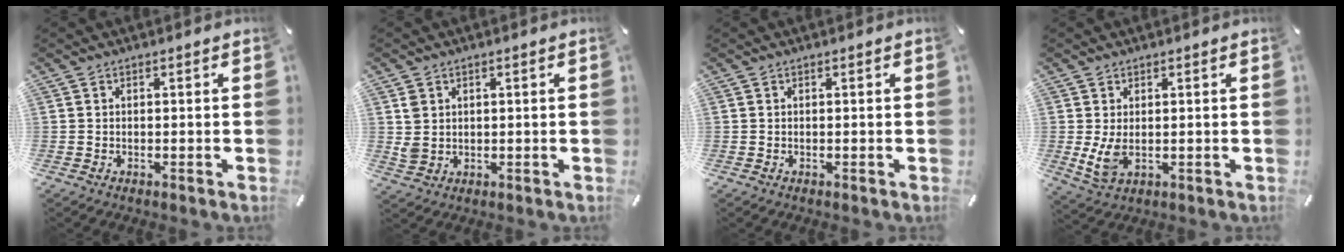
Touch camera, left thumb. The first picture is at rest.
{"total": 3.5, "force": [1.3, 3.1, 1.1], "torque": [-0.015, 0.001, 0.024]}
{"total": 0.0}
{"total": 5.1, "force": [0.7, 3.1, 4.0], "torque": [-0.093, -0.009, 0.009]}